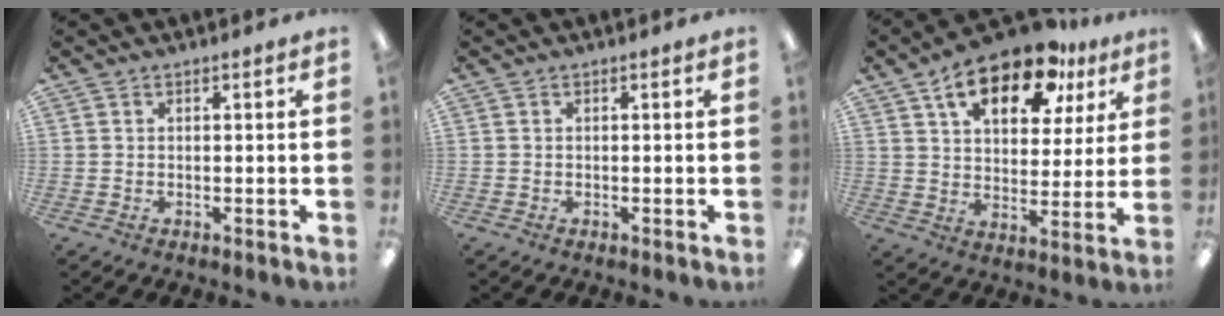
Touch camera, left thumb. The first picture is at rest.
{"total": 0.0}
{"total": 16.9, "force": [10.5, 8.4, 10.2], "torque": [-0.155, -0.048, 0.179]}